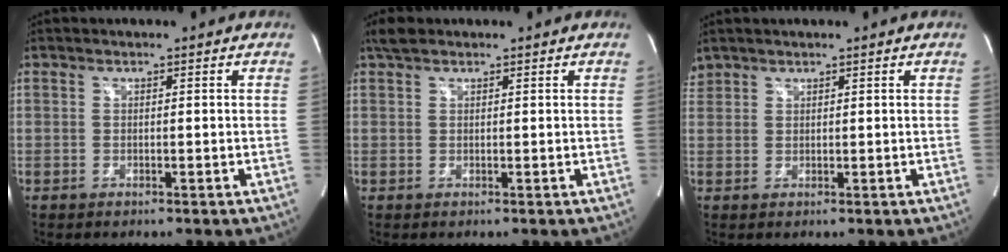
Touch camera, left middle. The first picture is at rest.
{"total": 2.0, "force": [1.6, 0.9, 0.8], "torque": [-0.019, 0.013, 0.029]}
{"total": 1.7, "force": [1.6, 0.7, 0.0], "torque": [-0.004, 0.014, 0.032]}